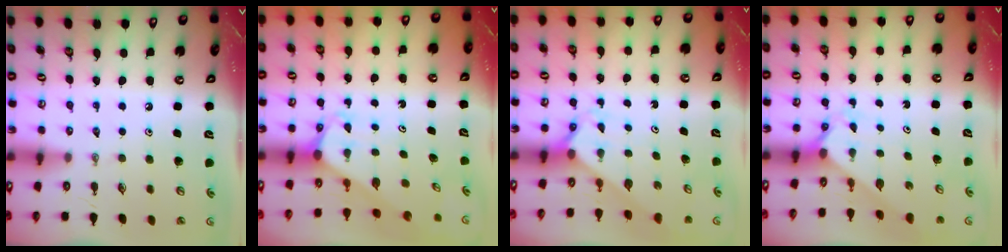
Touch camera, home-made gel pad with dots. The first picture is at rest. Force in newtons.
{"total": 2.0, "press": 2.0, "slide": 0.1}
{"total": 2.0, "press": 2.0, "slide": 0.1}
{"total": 2.0, "press": 2.0, "slide": 0.2}